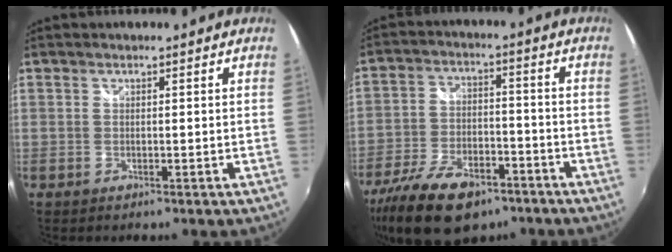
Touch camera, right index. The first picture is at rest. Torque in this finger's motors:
{"motor_torque": [1.29, -0.85, 0.40, 0.12]}